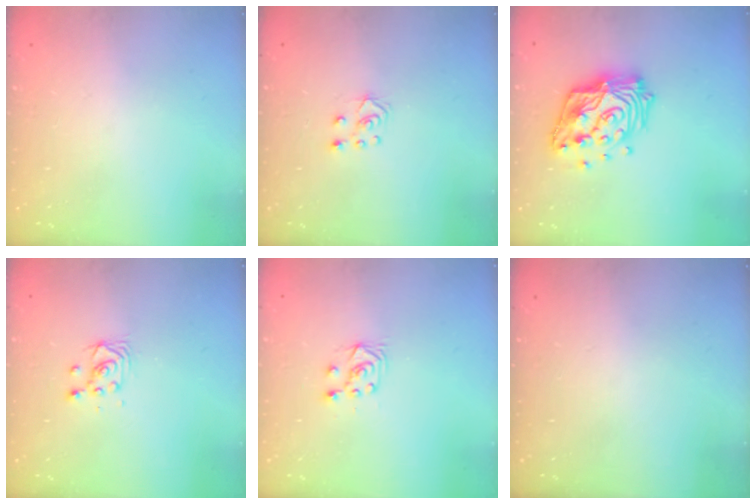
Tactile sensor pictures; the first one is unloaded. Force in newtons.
{"total": 4.2, "press": 4.2, "slide": 0.3}
{"total": 17.5, "press": 17.4, "slide": 1.4}
{"total": 3.2, "press": 3.2, "slide": 0.6}
{"total": 6.3, "press": 6.3, "slide": 0.7}
{"total": 0.0}